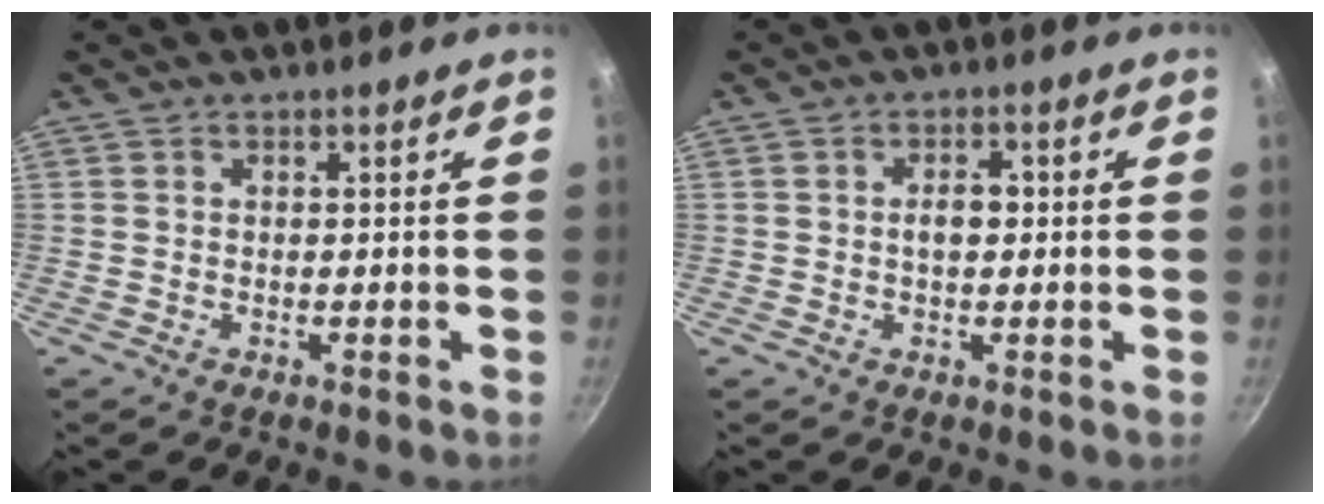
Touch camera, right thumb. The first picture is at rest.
{"total": 3.3, "force": [0.1, 2.1, 2.5], "torque": [-0.024, 0.008, -0.002]}